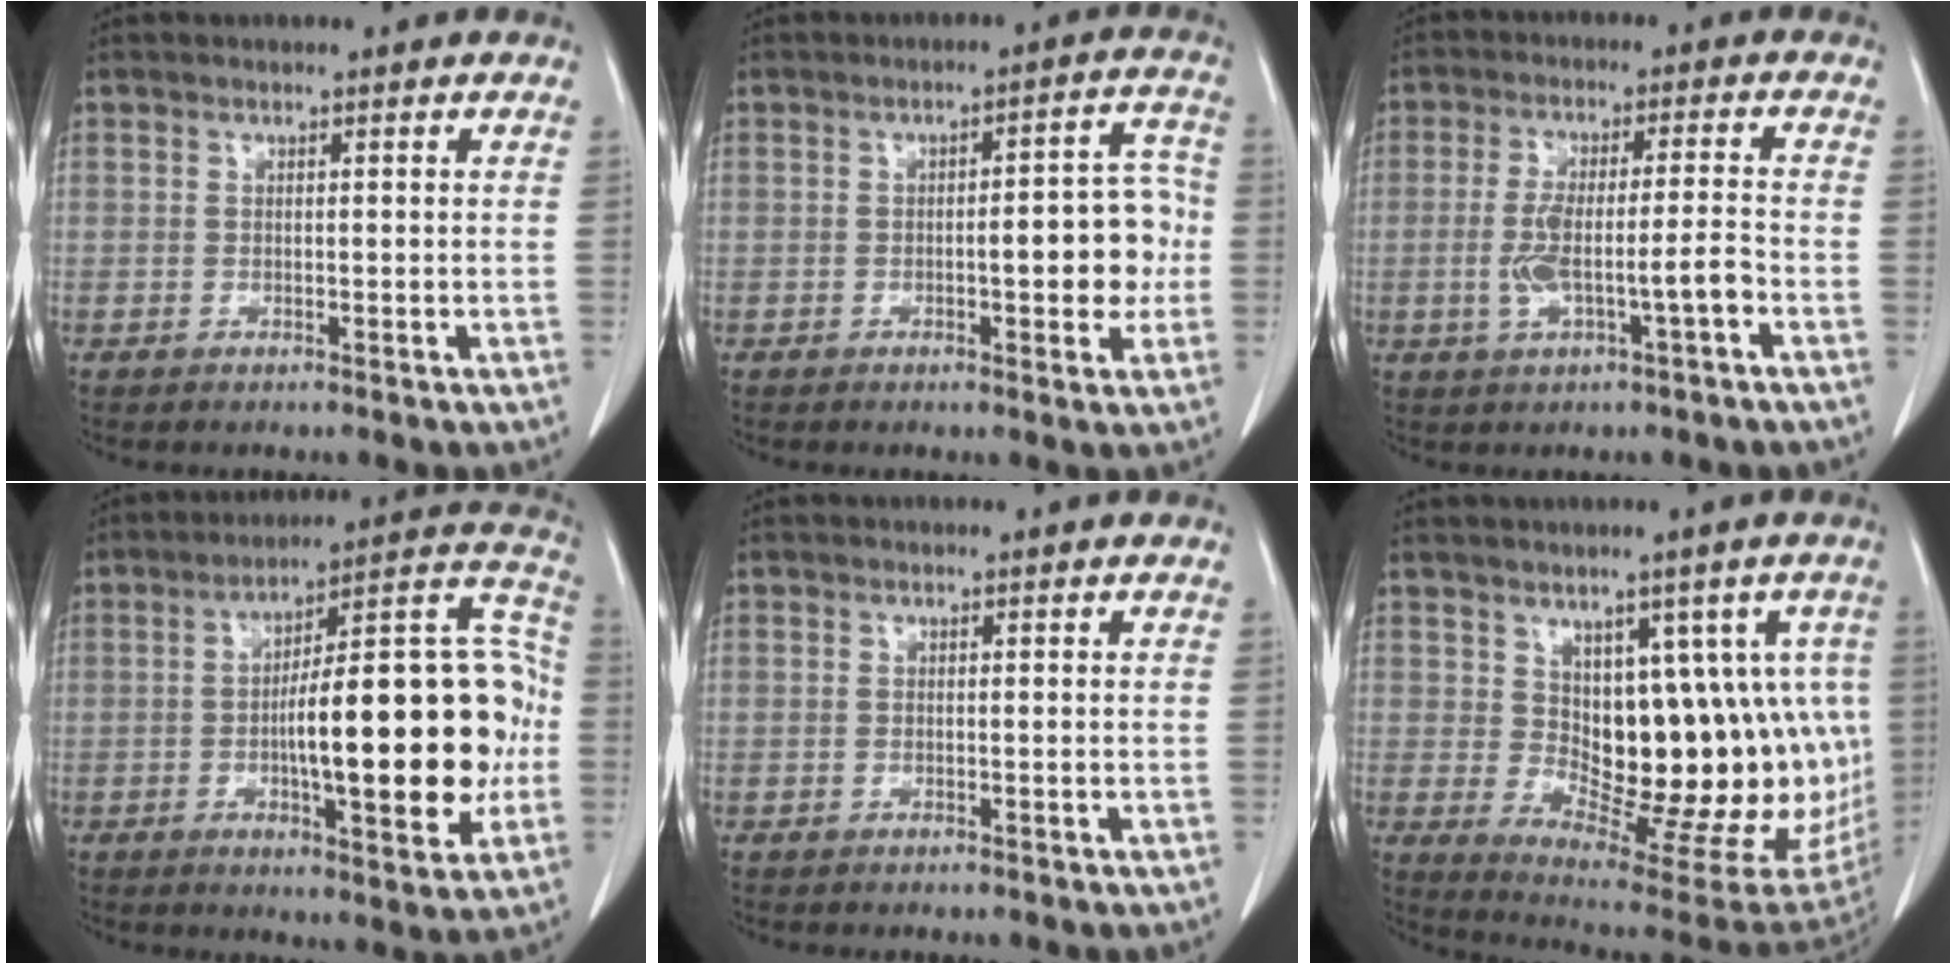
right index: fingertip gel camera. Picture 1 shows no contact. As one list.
[{"total": 8.0, "force": [-0.9, 2.3, 7.6], "torque": [-0.094, 0.020, -0.009]}, {"total": 7.6, "force": [-2.2, 1.0, 7.2], "torque": [-0.143, 0.013, -0.034]}, {"total": 22.4, "force": [-2.5, 5.2, 21.7], "torque": [-0.286, 0.036, -0.032]}, {"total": 0.0}, {"total": 16.9, "force": [2.2, 8.3, 14.6], "torque": [-0.176, 0.004, 0.051]}]